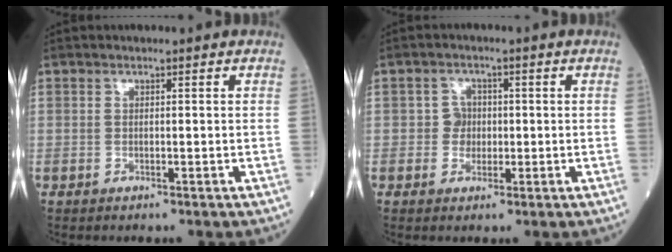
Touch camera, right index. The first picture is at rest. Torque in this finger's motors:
{"motor_torque": [-0.05, -0.03, -0.02, -0.01]}